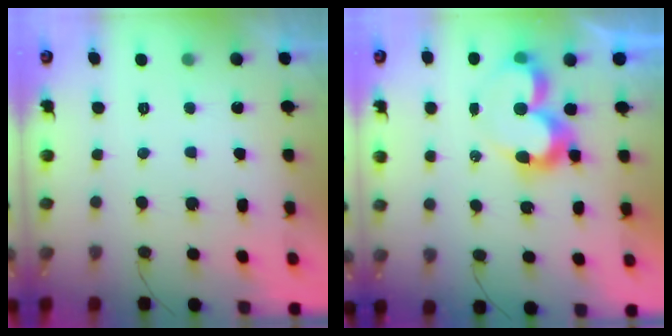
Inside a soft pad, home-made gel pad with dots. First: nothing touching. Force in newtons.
{"total": 9.6, "press": 9.6, "slide": 0.8}